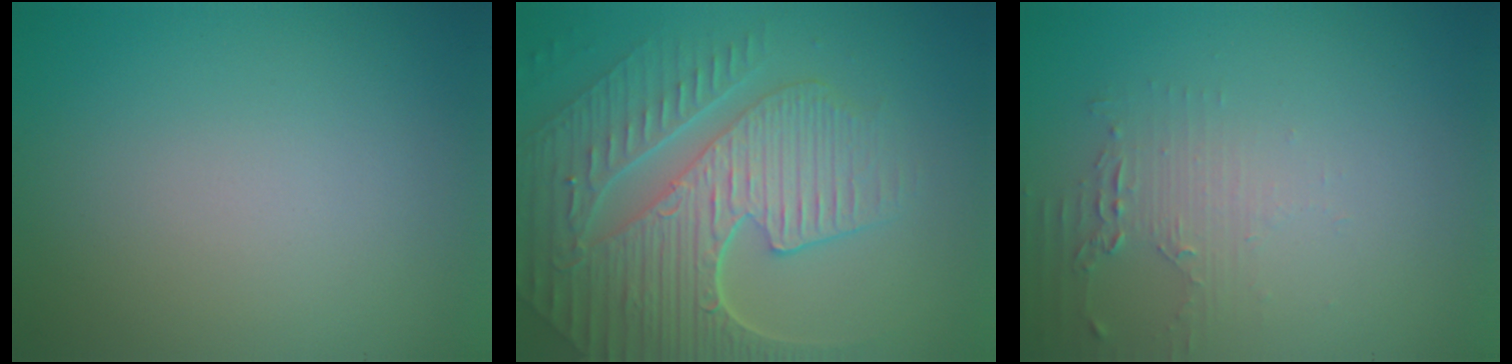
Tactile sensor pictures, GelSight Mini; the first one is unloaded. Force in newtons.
{"total": 9.4, "press": 6.4, "slide": 6.9}
{"total": 1.7, "press": 1.7, "slide": 0.3}